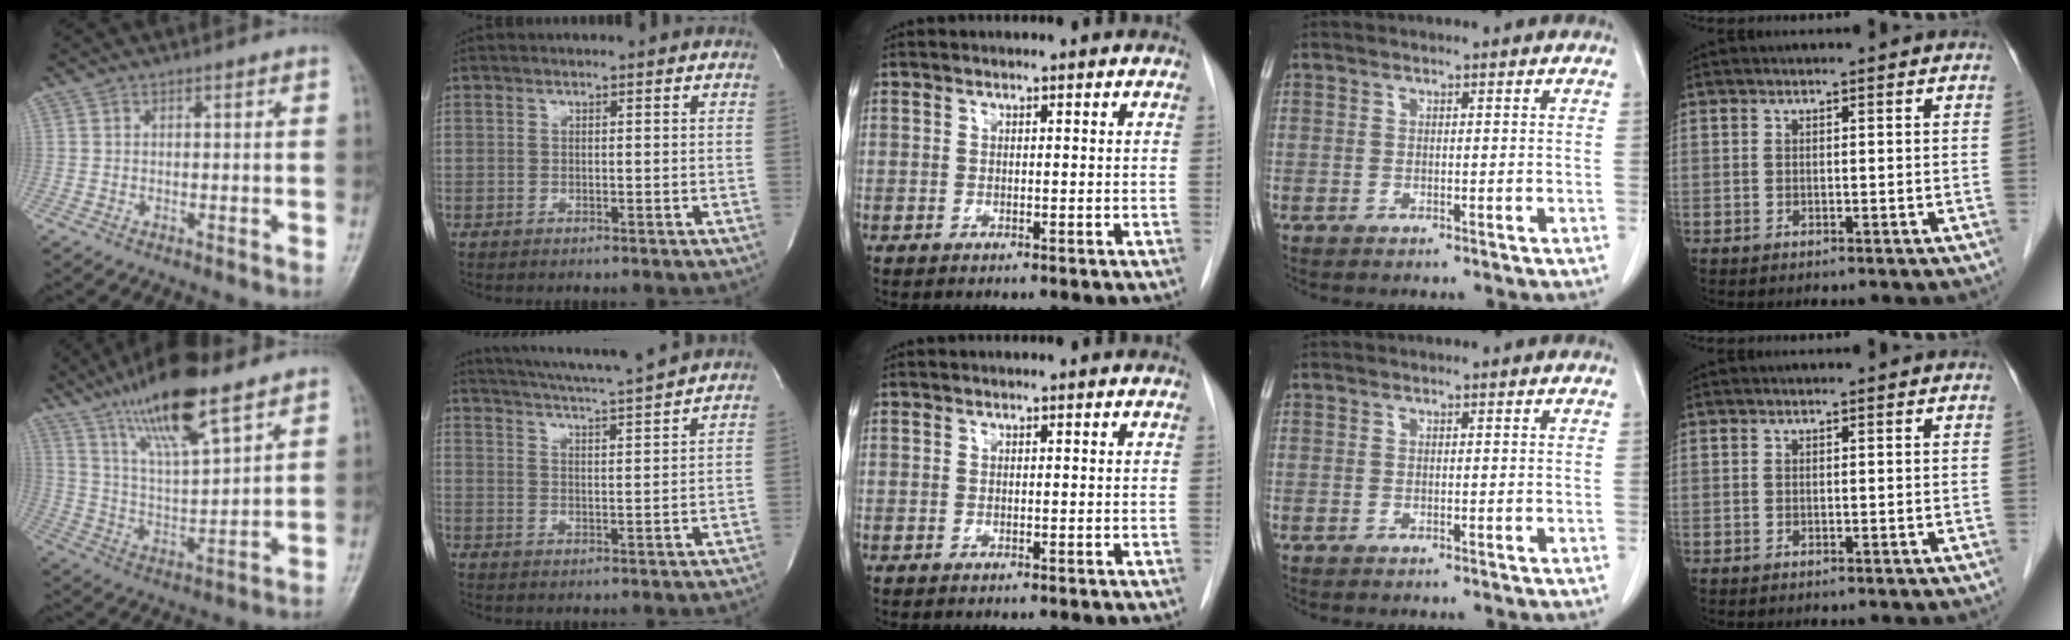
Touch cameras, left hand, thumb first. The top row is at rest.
{"thumb": {"total": 16.7, "force": [11.1, 4.2, 11.8], "torque": [-0.194, -0.048, 0.207]}, "index": {"total": 12.6, "force": [11.5, -0.9, 4.9], "torque": [-0.093, 0.001, 0.169]}}